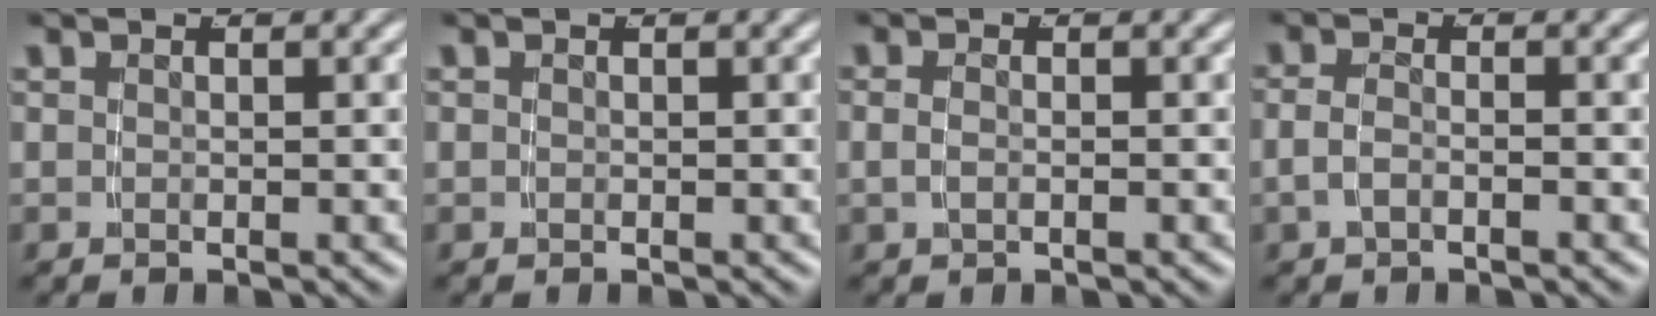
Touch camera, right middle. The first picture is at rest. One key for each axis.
{"total": 0.0}
{"total": 0.9, "fx": -0.3, "fy": 0.1, "fz": 0.9, "tx": -0.023, "ty": -0.007, "tz": 0.000}
{"total": 1.6, "fx": -0.8, "fy": 0.6, "fz": 1.3, "tx": -0.034, "ty": -0.008, "tz": -0.010}